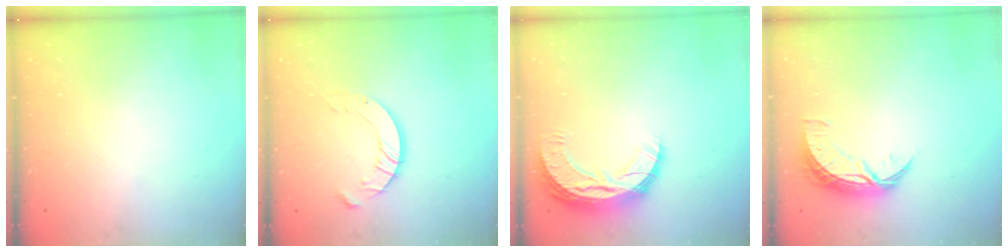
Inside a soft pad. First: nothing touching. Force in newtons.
{"total": 6.9, "press": 6.9, "slide": 0.4}
{"total": 10.3, "press": 10.3, "slide": 0.7}
{"total": 8.8, "press": 8.8, "slide": 0.5}